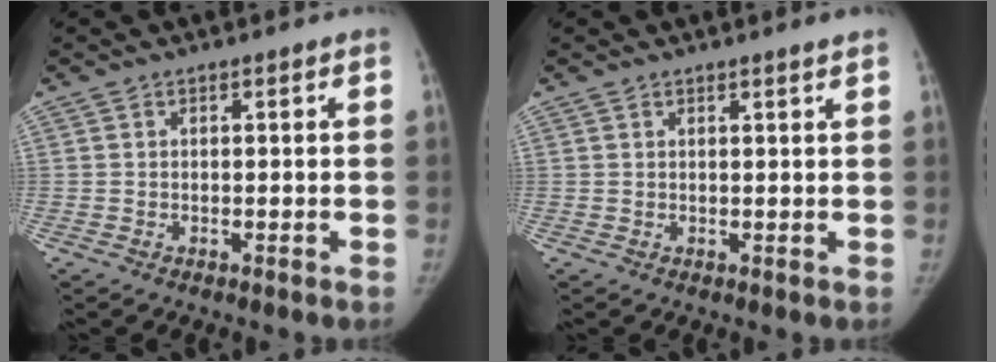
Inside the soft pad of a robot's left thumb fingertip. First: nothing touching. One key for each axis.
{"total": 1.1, "fx": 0.9, "fy": -0.3, "fz": 0.5, "tx": -0.006, "ty": -0.004, "tz": 0.014}